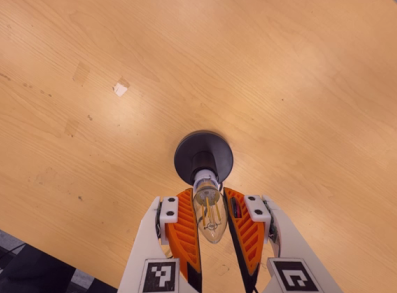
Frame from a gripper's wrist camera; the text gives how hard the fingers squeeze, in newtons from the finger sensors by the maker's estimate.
{"total": 9.9, "left": 9.1, "right": 10.7}